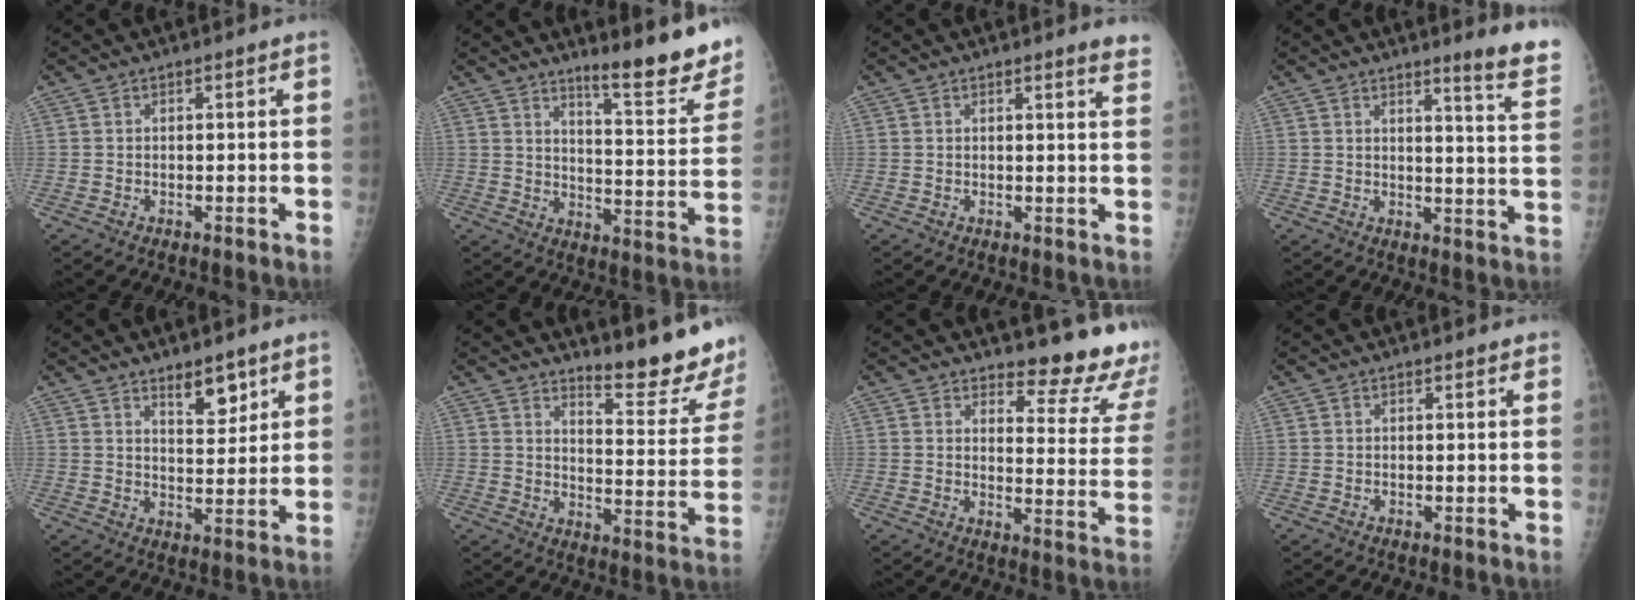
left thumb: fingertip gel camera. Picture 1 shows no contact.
{"total": 15.2, "force": [11.5, 2.4, 9.6], "torque": [-0.099, -0.092, 0.158]}
{"total": 3.5, "force": [3.2, 0.2, 1.5], "torque": [-0.016, -0.019, 0.021]}
{"total": 9.3, "force": [7.5, -0.1, 5.5], "torque": [-0.053, -0.065, 0.080]}
{"total": 6.4, "force": [4.2, 2.7, 3.9], "torque": [-0.038, -0.032, 0.067]}
{"total": 13.7, "force": [12.2, 1.3, 6.0], "torque": [-0.057, -0.139, 0.155]}
{"total": 13.6, "force": [12.5, 2.8, 4.6], "torque": [-0.025, -0.140, 0.137]}
{"total": 0.8, "force": [0.7, 0.3, 0.3], "torque": [-0.003, -0.003, 0.008]}